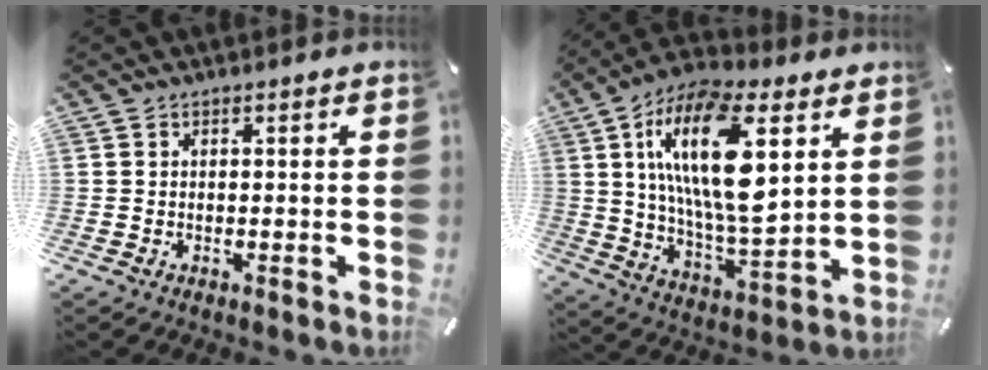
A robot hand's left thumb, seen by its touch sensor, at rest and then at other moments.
{"total": 21.5, "force": [7.7, 8.6, 18.2], "torque": [-0.361, -0.029, 0.116]}